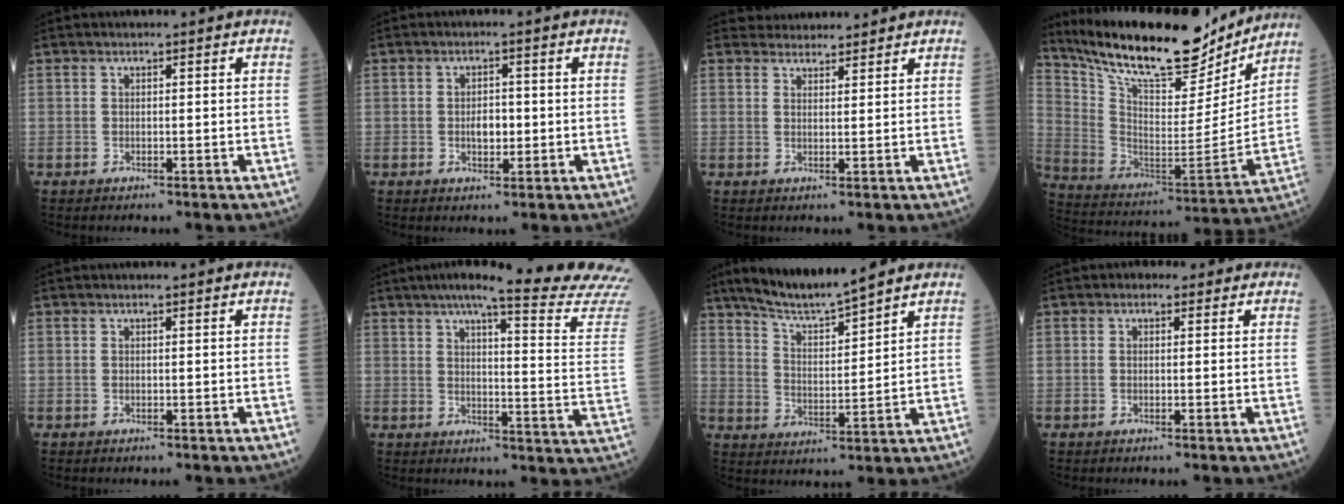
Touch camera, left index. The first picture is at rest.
{"total": 2.7, "force": [-0.3, 1.5, 2.2], "torque": [-0.037, 0.003, -0.003]}
{"total": 3.7, "force": [3.6, 0.9, -0.2], "torque": [0.000, 0.019, 0.057]}
{"total": 23.8, "force": [20.8, 5.8, 10.1], "torque": [-0.190, -0.018, 0.329]}
{"total": 0.0}
{"total": 22.9, "force": [20.5, -1.5, 9.9], "torque": [-0.139, -0.088, 0.241]}
{"total": 9.8, "force": [8.8, 0.2, 4.4], "torque": [-0.083, 0.007, 0.162]}
{"total": 1.8, "force": [0.9, 1.4, 0.6], "torque": [-0.007, 0.013, 0.007]}